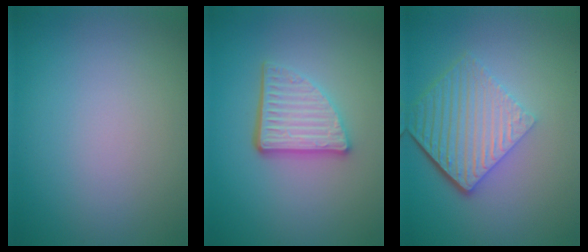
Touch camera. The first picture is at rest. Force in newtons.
{"total": 4.5, "press": 3.4, "slide": 3.0}
{"total": 6.4, "press": 4.3, "slide": 4.8}